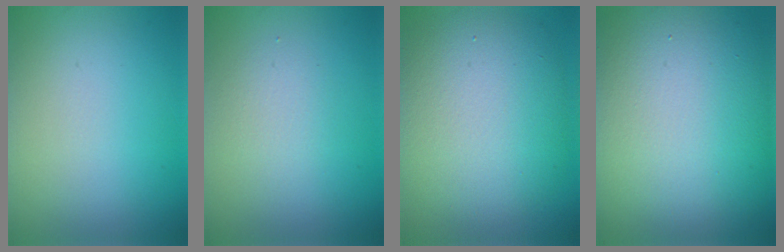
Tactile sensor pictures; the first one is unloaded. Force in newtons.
{"total": 1.8, "press": 1.8, "slide": 0.0}
{"total": 10.3, "press": 10.3, "slide": 0.5}
{"total": 16.9, "press": 16.9, "slide": 0.6}